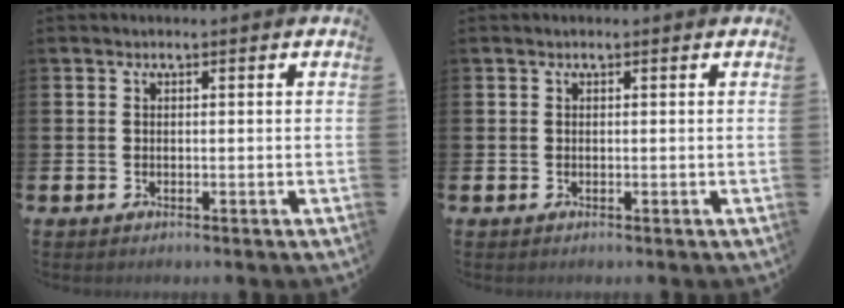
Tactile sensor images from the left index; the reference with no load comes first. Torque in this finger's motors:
{"motor_torque": [0.92, -1.21, 0.26, 0.03]}